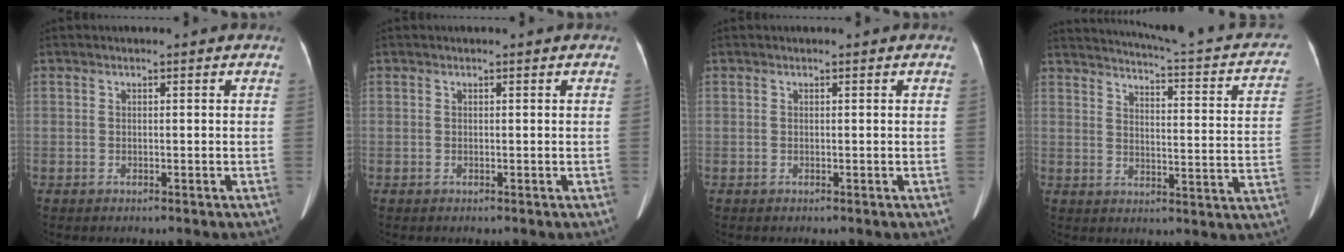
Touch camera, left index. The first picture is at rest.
{"total": 0.0}
{"total": 0.0}
{"total": 19.1, "force": [15.4, 3.4, 10.8], "torque": [-0.148, -0.016, 0.167]}